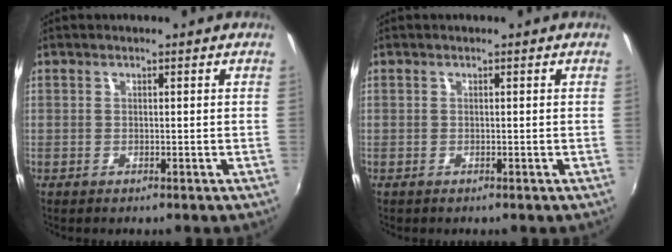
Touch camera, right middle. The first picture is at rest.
{"total": 0.0}